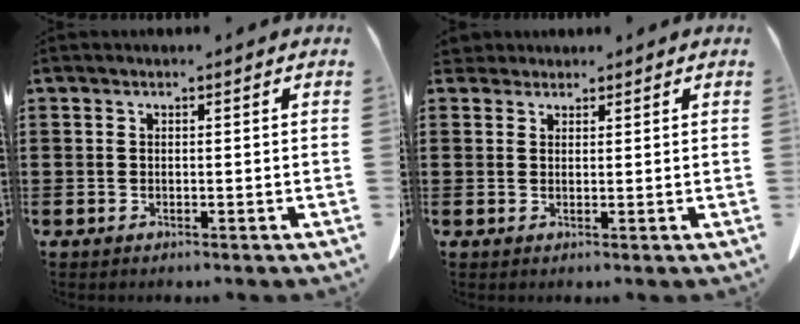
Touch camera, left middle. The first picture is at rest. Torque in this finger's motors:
{"motor_torque": [-0.04, 0.38, -0.04, -0.02]}